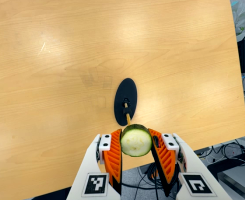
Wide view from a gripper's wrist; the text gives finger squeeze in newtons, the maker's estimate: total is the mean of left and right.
{"total": 11.1, "left": 10.0, "right": 12.3}